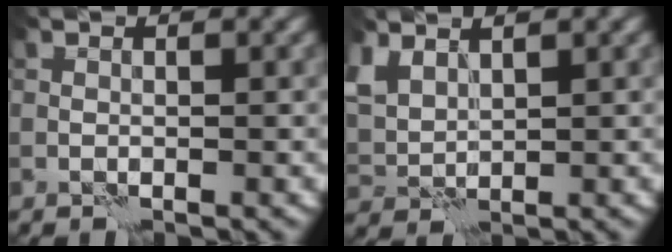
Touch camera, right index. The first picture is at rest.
{"total": 3.6, "force": [2.5, 1.9, 1.7], "torque": [-0.049, 0.005, 0.053]}